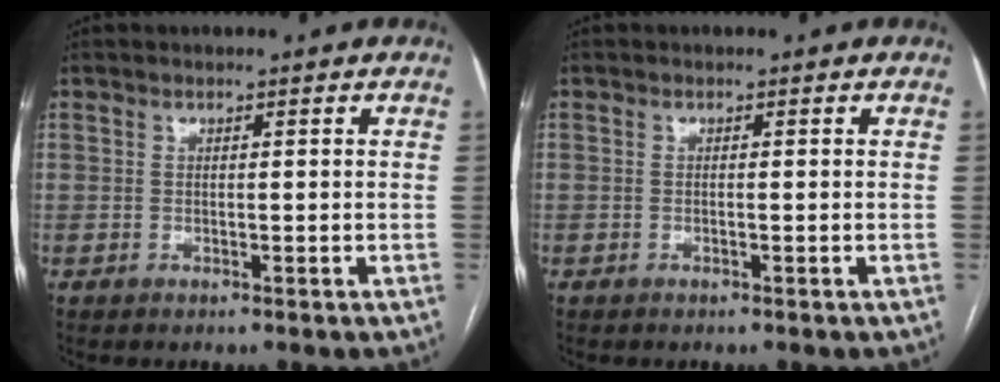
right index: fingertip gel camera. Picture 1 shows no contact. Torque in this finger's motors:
{"motor_torque": [0.17, 0.11, 0.05, 0.01]}